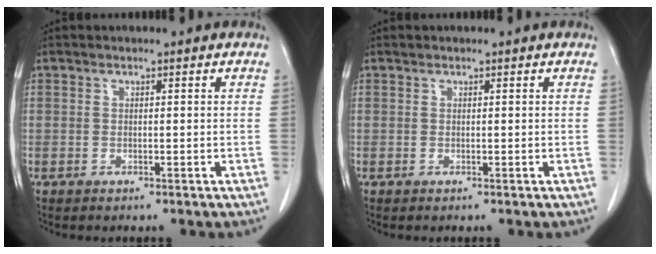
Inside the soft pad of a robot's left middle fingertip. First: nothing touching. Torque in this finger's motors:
{"motor_torque": [0.12, -0.05, -0.07, 0.00]}